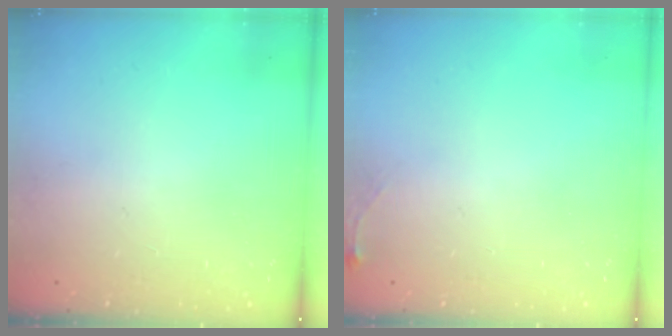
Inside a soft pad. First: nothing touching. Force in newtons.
{"total": 4.0, "press": 3.9, "slide": 0.6}